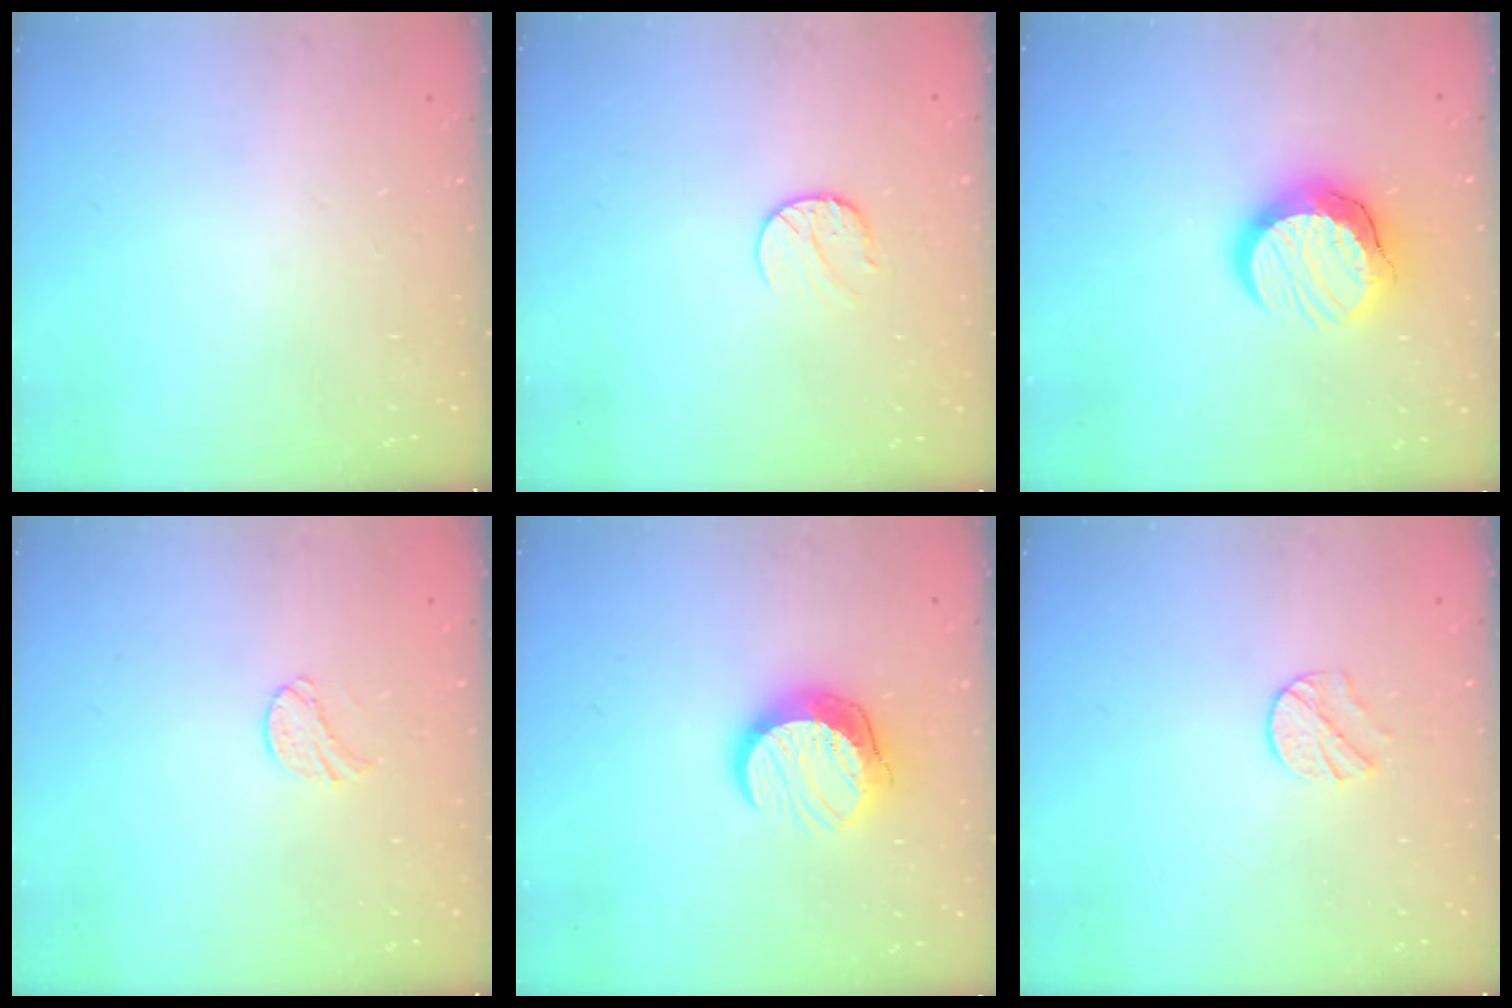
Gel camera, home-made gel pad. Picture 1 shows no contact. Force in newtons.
{"total": 7.1, "press": 7.1, "slide": 0.8}
{"total": 15.5, "press": 15.4, "slide": 1.2}
{"total": 6.6, "press": 6.6, "slide": 0.5}
{"total": 12.3, "press": 12.2, "slide": 0.9}
{"total": 6.4, "press": 6.3, "slide": 0.6}